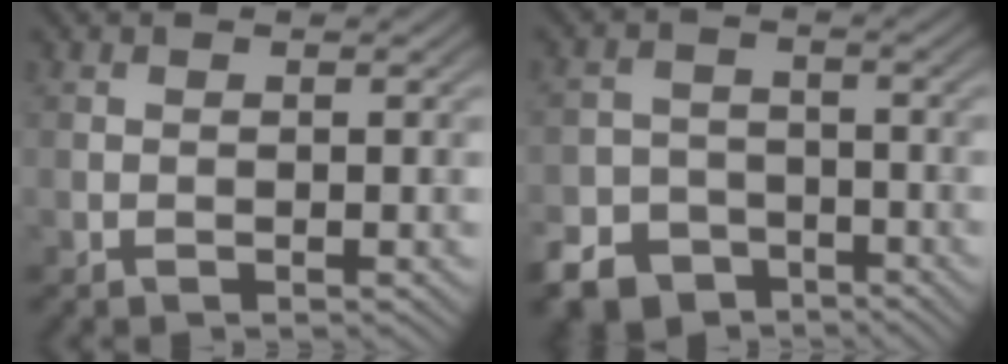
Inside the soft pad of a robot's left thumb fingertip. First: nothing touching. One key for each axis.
{"total": 6.8, "fx": -4.8, "fy": 4.3, "fz": 2.1, "tx": -0.044, "ty": -0.009, "tz": -0.093}